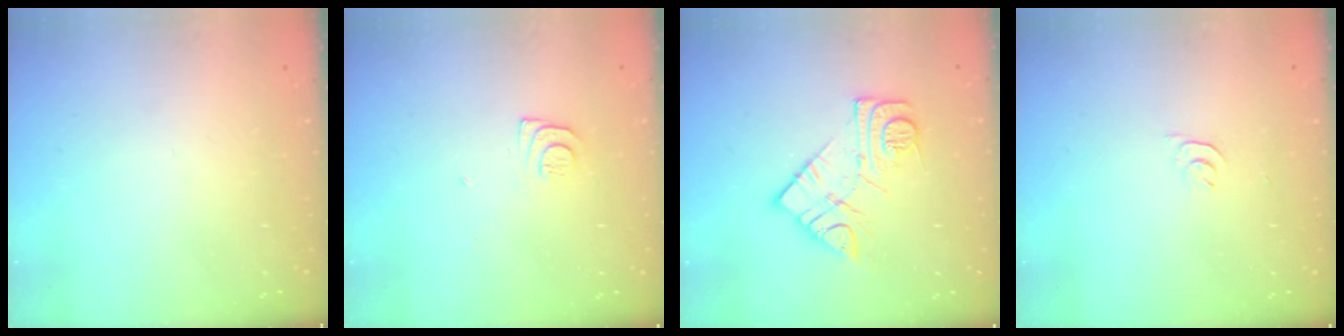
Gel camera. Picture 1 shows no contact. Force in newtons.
{"total": 7.3, "press": 7.2, "slide": 0.8}
{"total": 11.6, "press": 11.6, "slide": 0.6}
{"total": 3.3, "press": 3.2, "slide": 0.5}